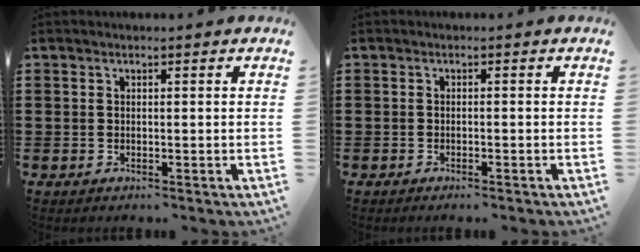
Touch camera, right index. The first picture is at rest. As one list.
[{"total": 0.7, "force": [-0.6, 0.0, 0.4], "torque": [-0.008, -0.002, -0.012]}]